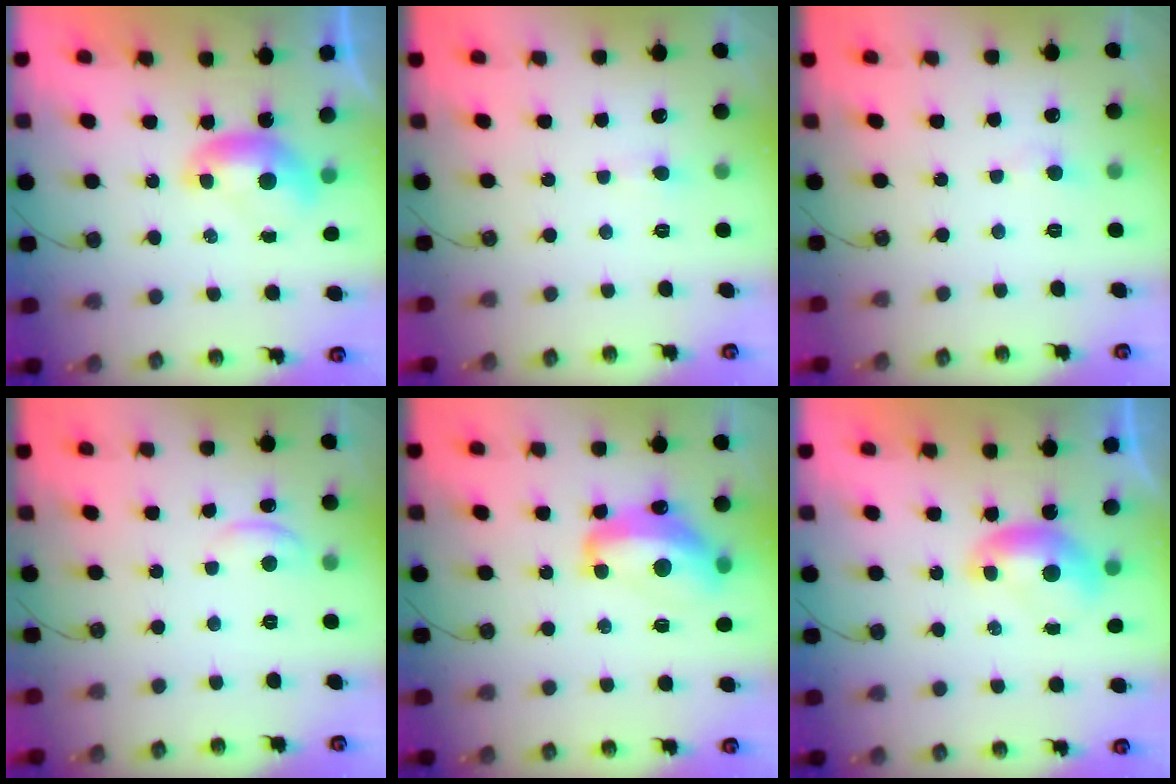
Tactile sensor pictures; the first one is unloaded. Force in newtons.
{"total": 0.7, "press": 0.5, "slide": 0.5}
{"total": 1.9, "press": 1.7, "slide": 0.7}
{"total": 0.5, "press": 0.4, "slide": 0.3}
{"total": 9.2, "press": 9.2, "slide": 0.9}
{"total": 0.0}